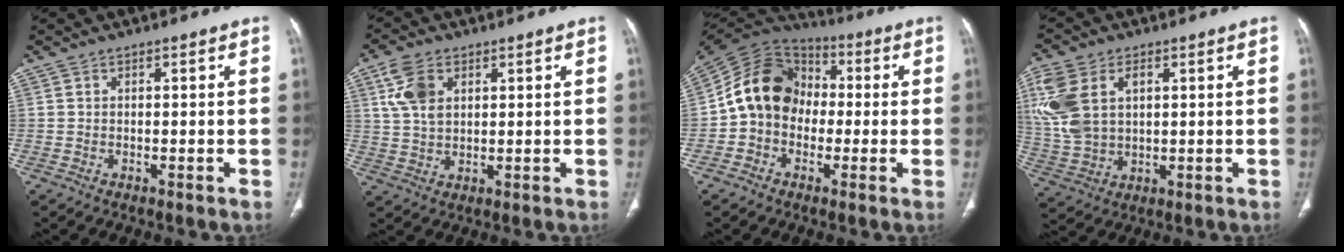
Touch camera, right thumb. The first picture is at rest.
{"total": 7.3, "force": [2.9, 4.6, 4.9], "torque": [-0.093, -0.002, 0.062]}
{"total": 14.2, "force": [-0.7, 11.6, 8.2], "torque": [-0.122, 0.037, -0.029]}
{"total": 14.0, "force": [4.0, 9.1, 9.9], "torque": [-0.226, 0.004, 0.089]}